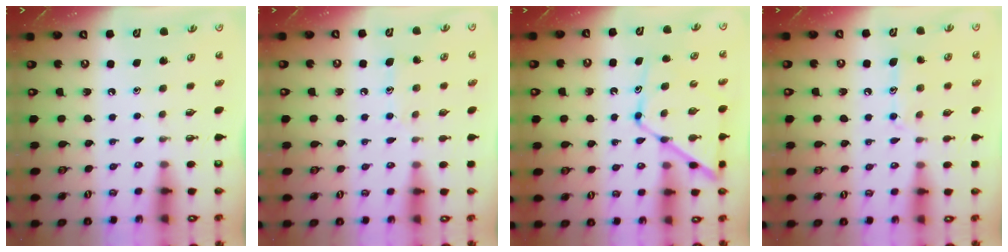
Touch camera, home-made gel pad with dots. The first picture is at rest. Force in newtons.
{"total": 6.1, "press": 6.1, "slide": 0.2}
{"total": 12.3, "press": 12.2, "slide": 1.0}
{"total": 10.3, "press": 10.3, "slide": 0.9}